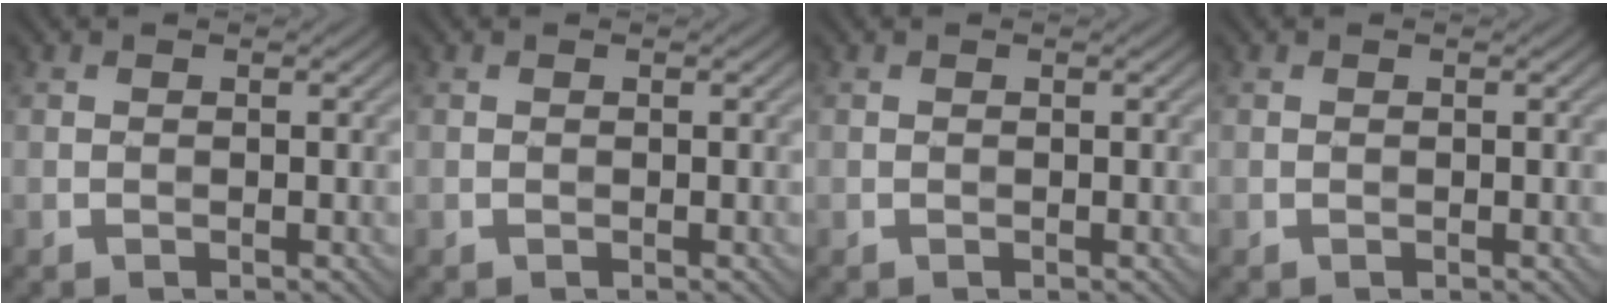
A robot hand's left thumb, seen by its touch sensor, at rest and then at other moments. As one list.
[{"total": 0.0}, {"total": 0.0}, {"total": 0.0}]